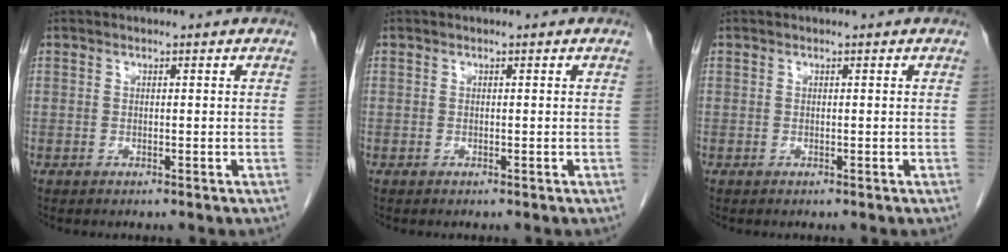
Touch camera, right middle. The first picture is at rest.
{"total": 0.0}
{"total": 0.0}